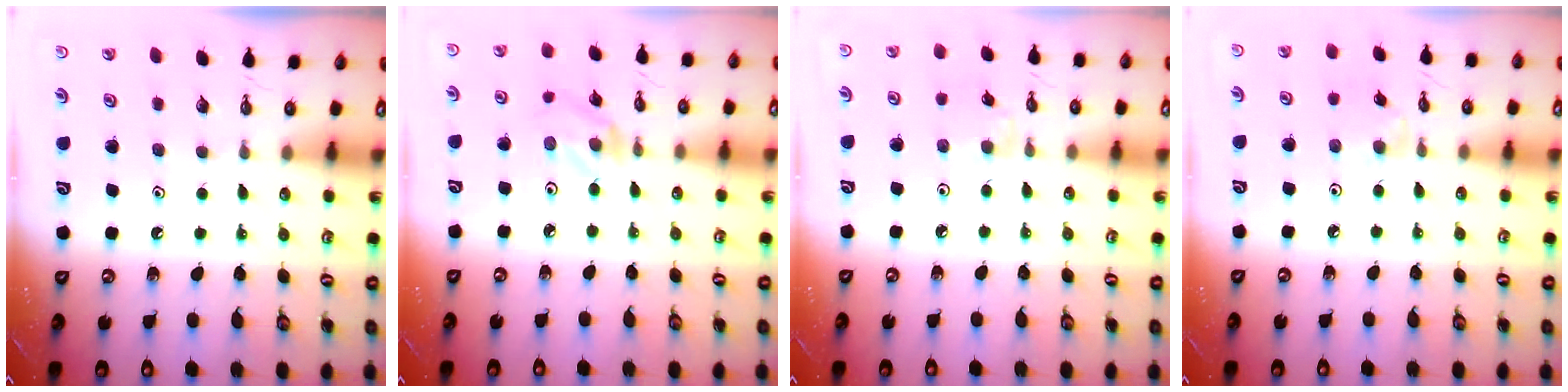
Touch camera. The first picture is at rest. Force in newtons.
{"total": 2.0, "press": 1.9, "slide": 0.3}
{"total": 1.1, "press": 1.0, "slide": 0.4}
{"total": 1.6, "press": 1.5, "slide": 0.4}